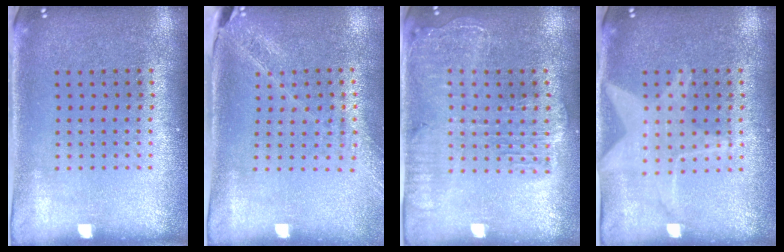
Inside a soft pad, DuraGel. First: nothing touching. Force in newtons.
{"total": 1.5, "press": 1.4, "slide": 0.4}
{"total": 2.0, "press": 1.8, "slide": 0.8}
{"total": 1.5, "press": 1.5, "slide": 0.4}